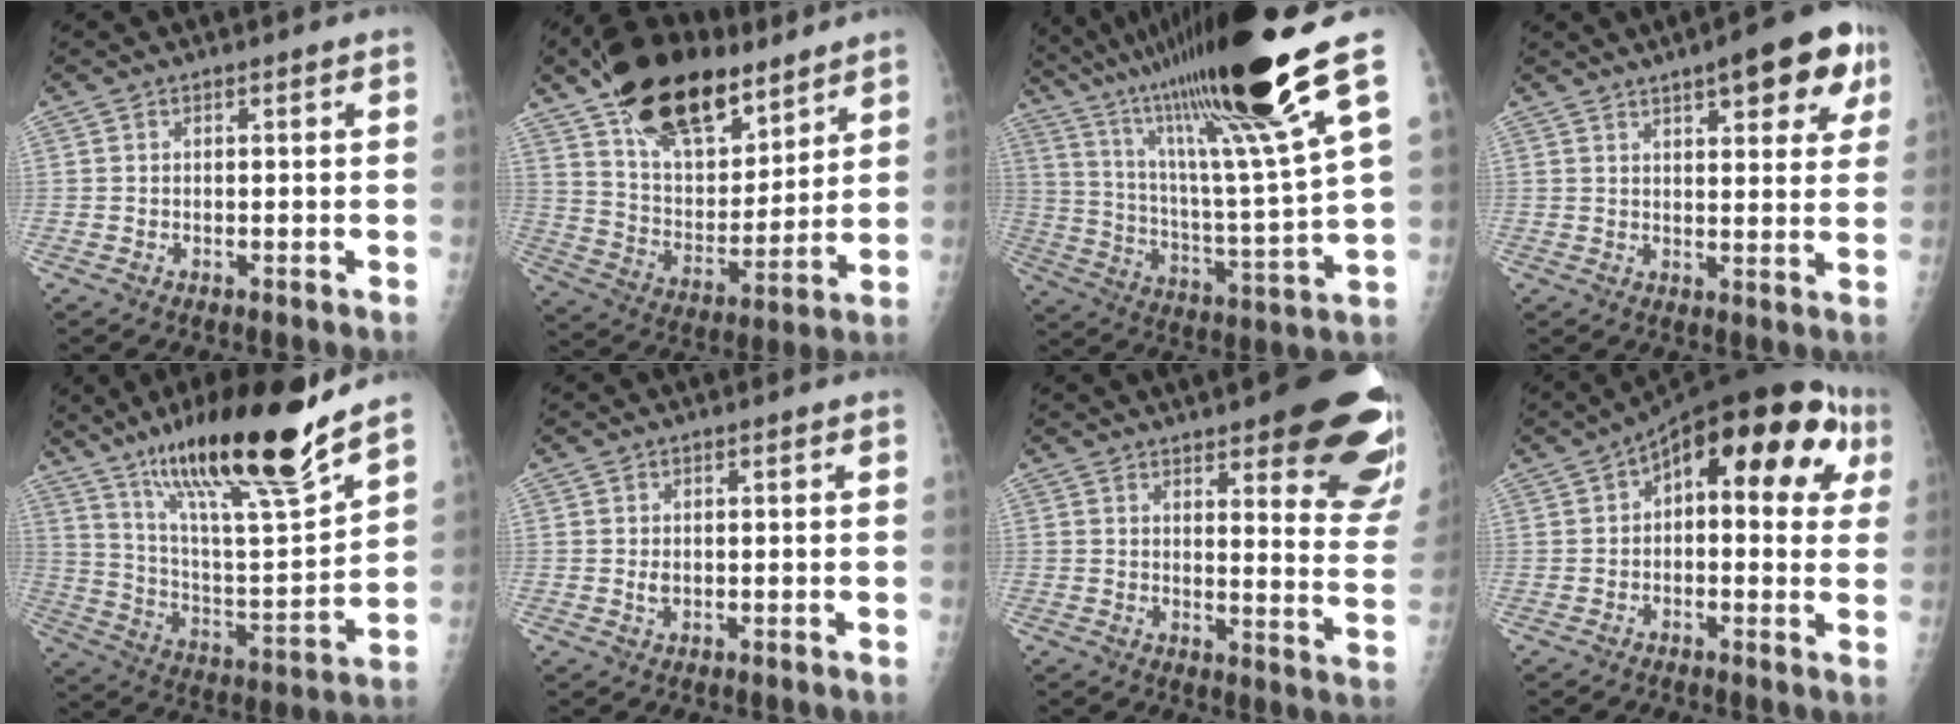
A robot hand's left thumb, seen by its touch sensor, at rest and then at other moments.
{"total": 23.7, "force": [15.8, 11.4, 13.5], "torque": [-0.192, -0.056, 0.277]}
{"total": 27.9, "force": [18.4, 1.2, 20.9], "torque": [-0.348, -0.069, 0.324]}
{"total": 13.7, "force": [7.2, 4.6, 10.7], "torque": [-0.102, -0.015, 0.090]}
{"total": 24.9, "force": [17.7, 3.1, 17.3], "torque": [-0.268, -0.075, 0.310]}
{"total": 1.7, "force": [0.2, 1.1, 1.2], "torque": [-0.014, 0.000, 0.006]}
{"total": 22.6, "force": [13.3, 6.1, 17.1], "torque": [-0.169, -0.059, 0.157]}
{"total": 19.0, "force": [5.5, 9.0, 15.8], "torque": [-0.178, 0.035, 0.064]}